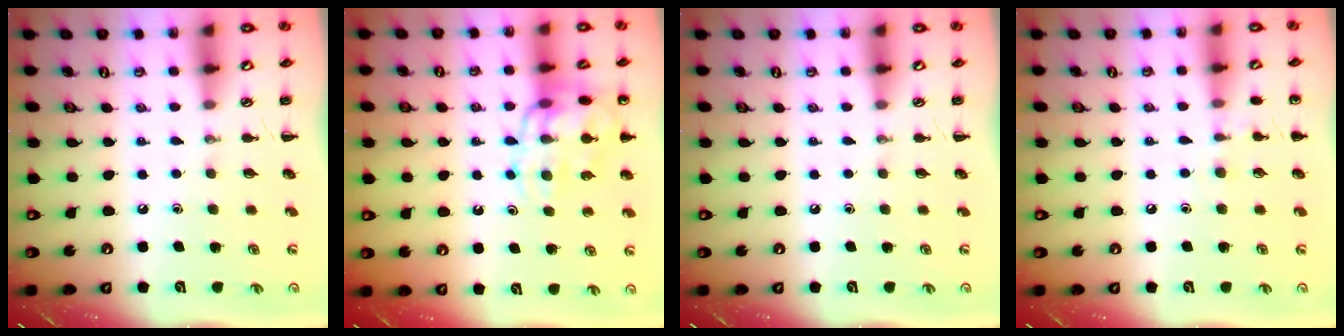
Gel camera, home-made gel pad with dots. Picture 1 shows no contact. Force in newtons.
{"total": 15.2, "press": 15.0, "slide": 2.4}
{"total": 0.0}
{"total": 6.2, "press": 5.9, "slide": 1.7}